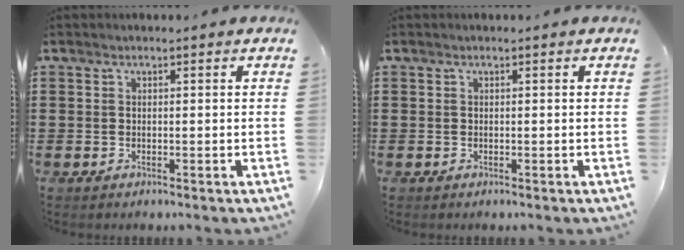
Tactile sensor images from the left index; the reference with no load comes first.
{"total": 0.0}